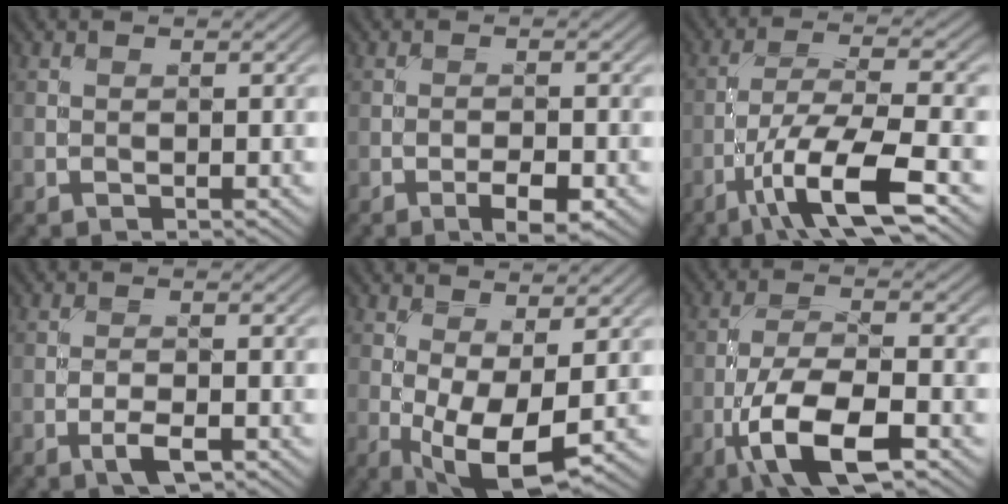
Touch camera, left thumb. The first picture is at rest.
{"total": 3.5, "force": [-1.9, 1.1, 2.8], "torque": [-0.046, 0.001, -0.031]}
{"total": 10.6, "force": [-5.3, 2.4, 8.8], "torque": [-0.160, 0.000, -0.104]}
{"total": 2.8, "force": [-1.4, 0.9, 2.2], "torque": [-0.044, 0.001, -0.029]}
{"total": 6.8, "force": [-0.7, 2.5, 6.3], "torque": [-0.128, -0.008, -0.008]}
{"total": 9.8, "force": [-4.6, 3.3, 8.0], "torque": [-0.156, 0.000, -0.096]}